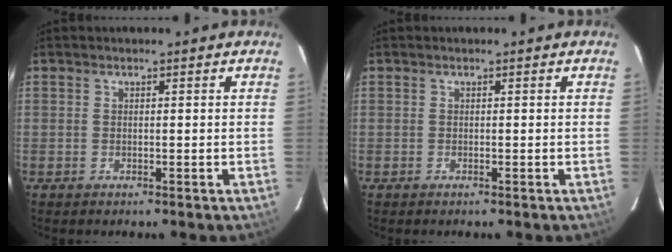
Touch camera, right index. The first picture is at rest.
{"total": 0.0}